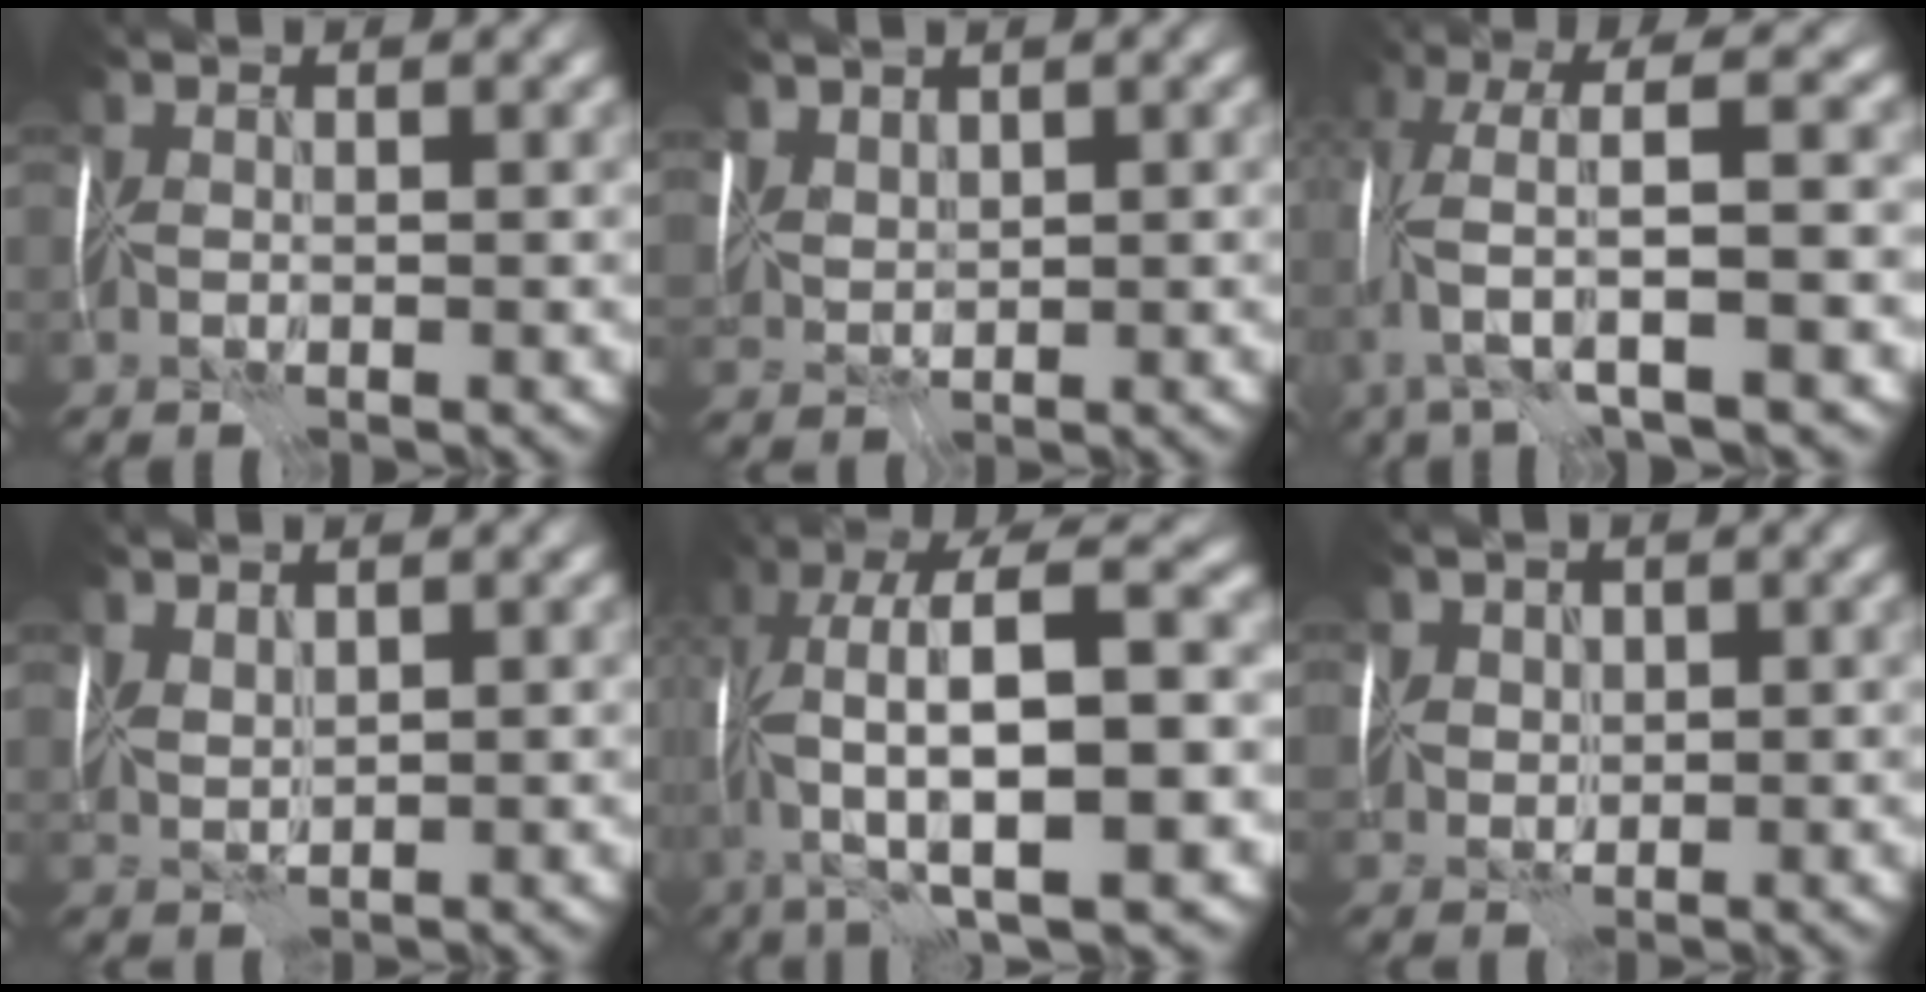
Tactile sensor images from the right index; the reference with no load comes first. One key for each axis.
{"total": 3.6, "fx": 2.9, "fy": 1.6, "fz": 1.4, "tx": -0.043, "ty": 0.012, "tz": 0.059}
{"total": 6.4, "fx": -0.9, "fy": 1.0, "fz": 6.2, "tx": -0.121, "ty": 0.023, "tz": -0.022}
{"total": 1.4, "fx": 1.2, "fy": 0.3, "fz": 0.5, "tx": -0.018, "ty": 0.001, "tz": 0.029}
{"total": 12.6, "fx": -0.7, "fy": 3.4, "fz": 12.1, "tx": -0.227, "ty": 0.031, "tz": -0.010}
{"total": 3.7, "fx": 2.3, "fy": 2.5, "fz": 1.4, "tx": -0.034, "ty": 0.017, "tz": 0.033}